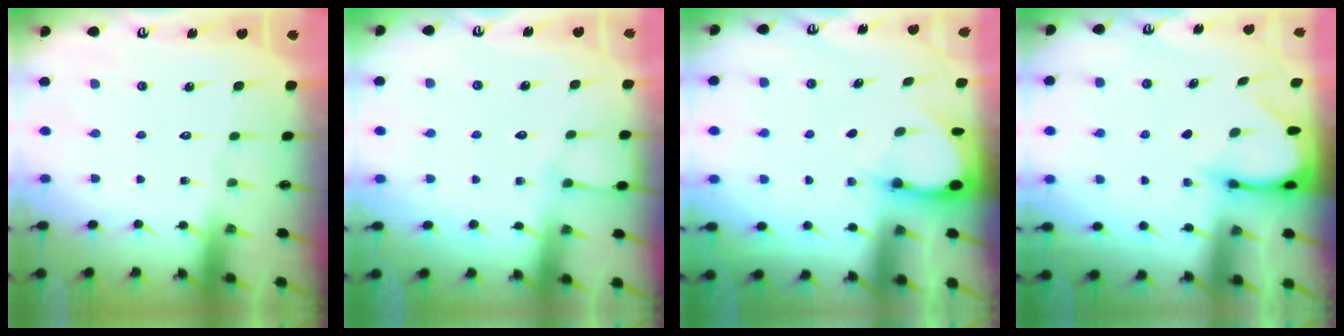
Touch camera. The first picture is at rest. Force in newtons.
{"total": 3.8, "press": 3.8, "slide": 0.5}
{"total": 3.0, "press": 3.0, "slide": 0.4}
{"total": 3.3, "press": 3.3, "slide": 0.3}